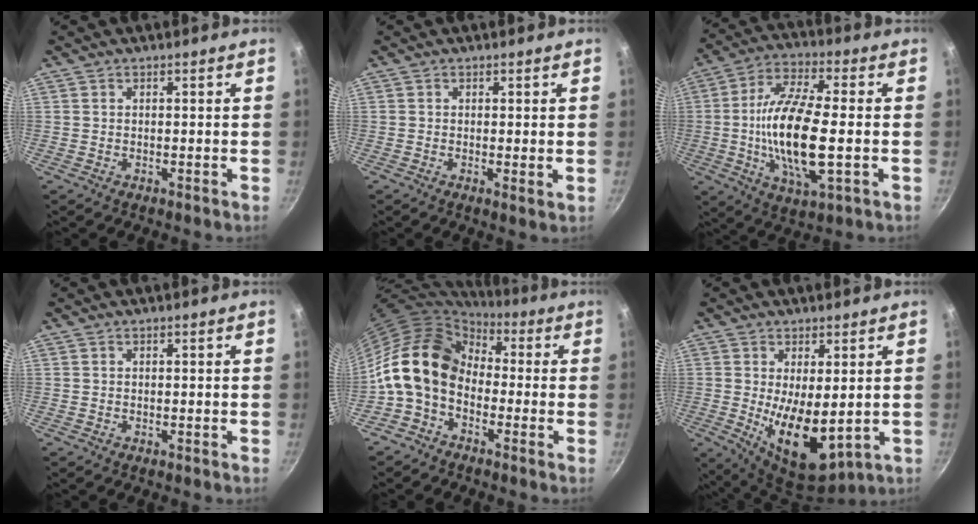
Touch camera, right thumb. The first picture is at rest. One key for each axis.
{"total": 1.3, "fx": 0.2, "fy": 0.3, "fz": 1.3, "tx": -0.021, "ty": -0.011, "tz": -0.001}
{"total": 17.5, "fx": -1.8, "fy": 6.0, "fz": 16.4, "tx": -0.315, "ty": 0.010, "tz": -0.043}
{"total": 0.0}
{"total": 14.7, "fx": -1.2, "fy": 10.9, "fz": 9.7, "tx": -0.159, "ty": 0.041, "tz": -0.044}
{"total": 12.1, "fx": -0.2, "fy": 5.6, "fz": 10.7, "tx": -0.158, "ty": -0.029, "tz": 0.014}